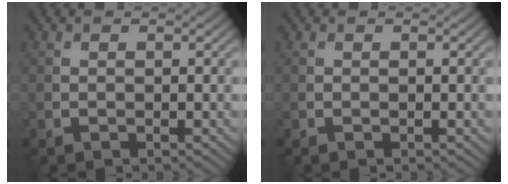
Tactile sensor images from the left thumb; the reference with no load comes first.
{"total": 0.0}